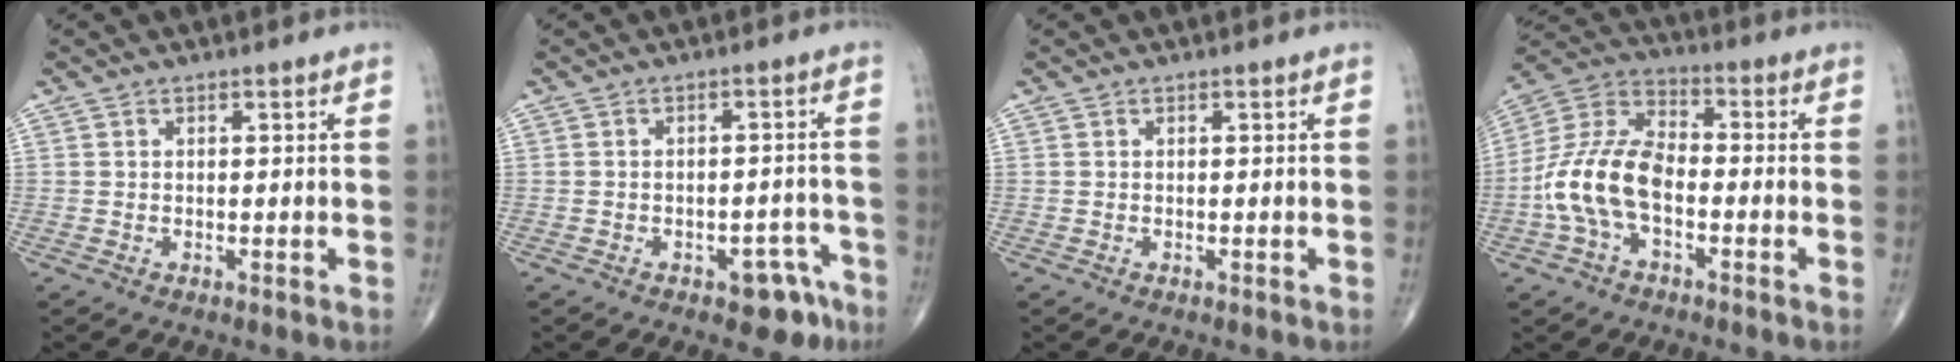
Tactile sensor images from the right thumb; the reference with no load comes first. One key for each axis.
{"total": 6.1, "fx": -3.7, "fy": 3.3, "fz": 3.5, "tx": -0.020, "ty": 0.034, "tz": -0.042}
{"total": 0.0}
{"total": 13.9, "fx": -3.3, "fy": 7.9, "fz": 11.0, "tx": -0.224, "ty": 0.040, "tz": -0.070}